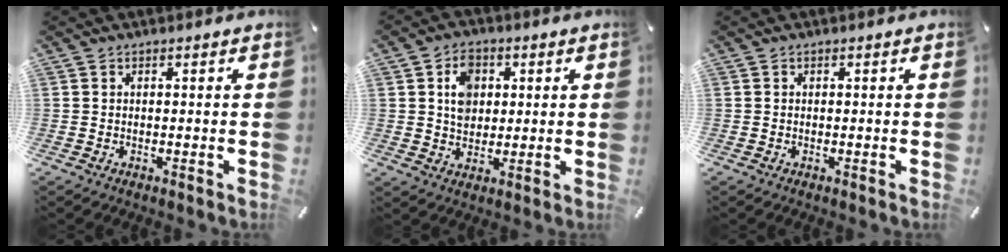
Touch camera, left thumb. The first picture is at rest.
{"total": 7.1, "force": [1.7, 5.9, 3.5], "torque": [-0.051, 0.002, 0.027]}
{"total": 0.0}